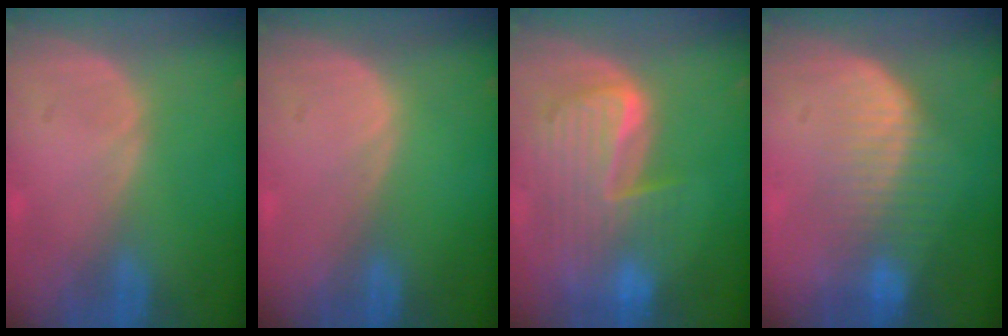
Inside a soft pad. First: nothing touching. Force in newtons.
{"total": 0.0}
{"total": 9.9, "press": 8.6, "slide": 5.0}
{"total": 7.5, "press": 6.7, "slide": 3.4}